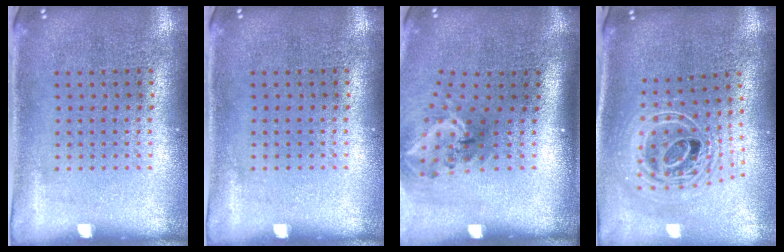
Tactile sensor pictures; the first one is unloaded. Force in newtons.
{"total": 0.0}
{"total": 2.0, "press": 1.4, "slide": 1.5}
{"total": 2.5, "press": 1.8, "slide": 1.6}